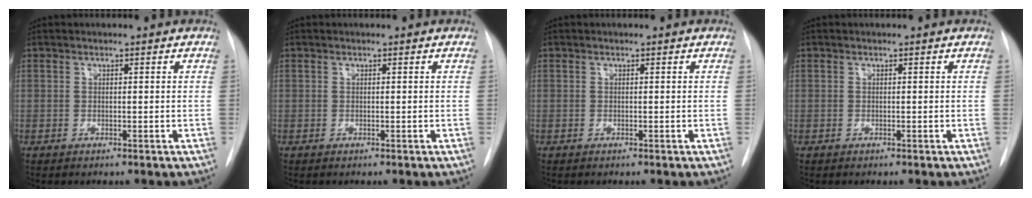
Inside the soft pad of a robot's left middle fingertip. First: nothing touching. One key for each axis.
{"total": 0.0}
{"total": 0.0}
{"total": 0.0}